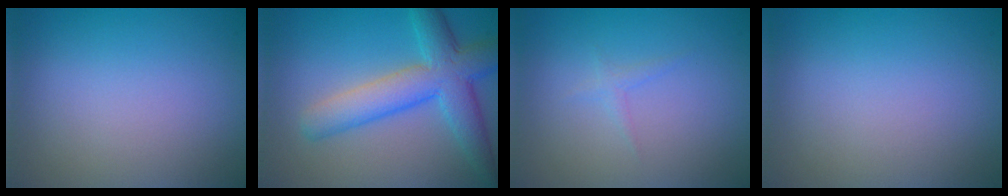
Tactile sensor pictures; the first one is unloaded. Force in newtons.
{"total": 6.5, "press": 6.5, "slide": 0.2}
{"total": 0.7, "press": 0.7, "slide": 0.0}
{"total": 0.0}